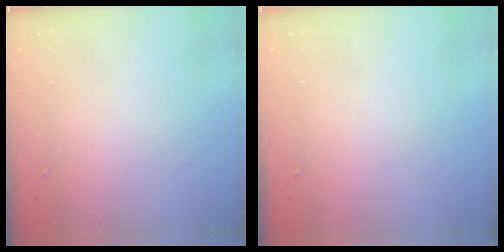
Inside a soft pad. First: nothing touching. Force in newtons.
{"total": 0.0}